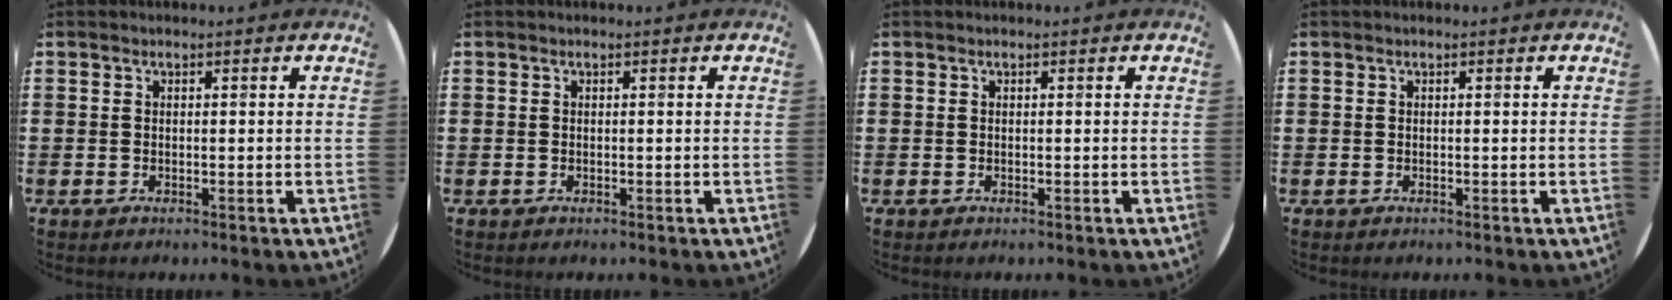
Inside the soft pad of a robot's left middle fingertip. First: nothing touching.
{"total": 0.0}
{"total": 0.0}
{"total": 0.0}